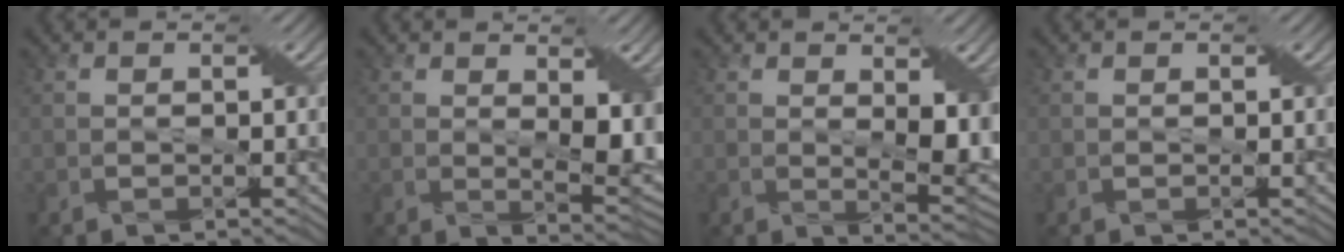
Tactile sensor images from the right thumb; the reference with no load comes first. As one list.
[{"total": 6.6, "force": [1.3, 2.8, 5.8], "torque": [-0.098, -0.012, 0.029]}, {"total": 6.4, "force": [1.2, 2.8, 5.6], "torque": [-0.094, -0.012, 0.028]}, {"total": 0.0}]